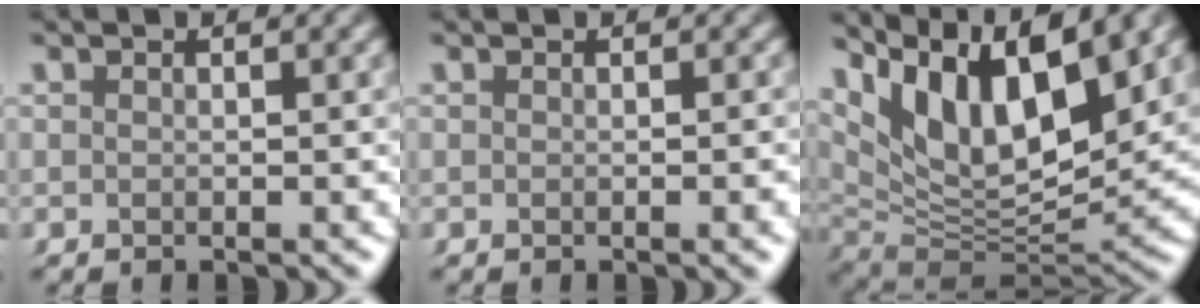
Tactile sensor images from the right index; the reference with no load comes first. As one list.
[{"total": 0.7, "force": [-0.1, -0.2, 0.6], "torque": [-0.008, 0.006, -0.004]}, {"total": 13.1, "force": [4.0, 8.1, 9.5], "torque": [-0.174, -0.005, 0.064]}]